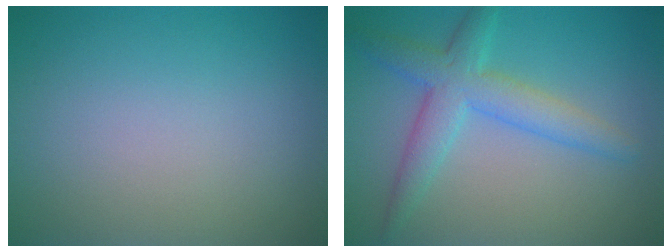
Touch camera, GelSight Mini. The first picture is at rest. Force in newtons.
{"total": 4.4, "press": 4.4, "slide": 0.1}